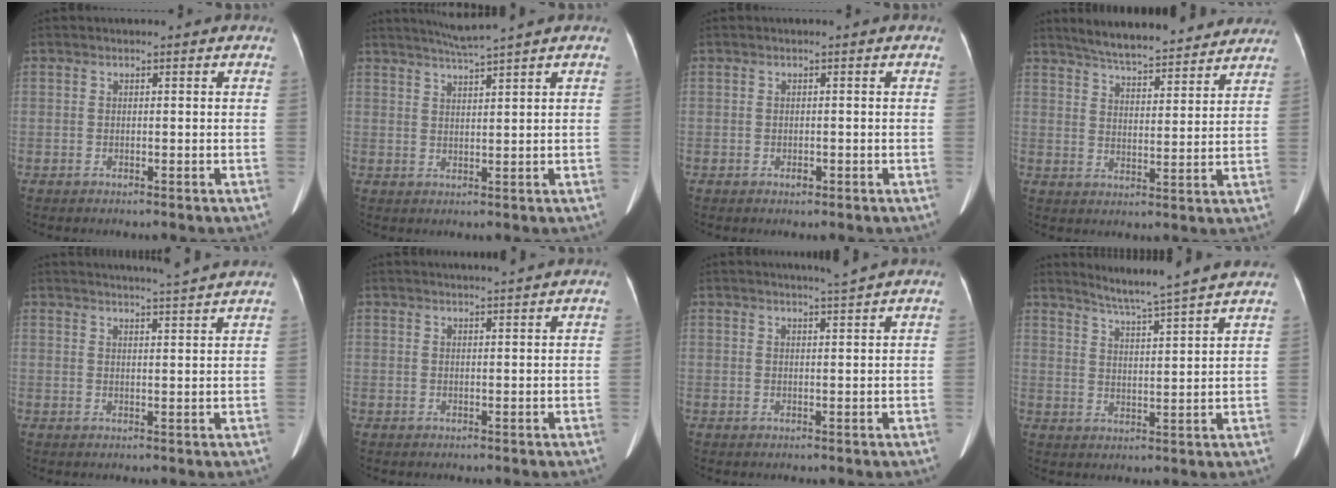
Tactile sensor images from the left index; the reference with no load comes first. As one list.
[{"total": 4.3, "force": [3.6, -1.6, 1.5], "torque": [-0.029, -0.002, 0.071]}, {"total": 0.6, "force": [-0.3, 0.3, 0.3], "torque": [-0.006, 0.001, -0.004]}, {"total": 17.6, "force": [15.8, 4.4, 6.3], "torque": [-0.078, 0.011, 0.197]}, {"total": 7.6, "force": [7.0, -1.6, 2.5], "torque": [-0.034, 0.001, 0.086]}, {"total": 3.1, "force": [2.8, -0.9, 1.0], "torque": [-0.011, 0.006, 0.040]}, {"total": 2.2, "force": [1.8, -1.1, 0.5], "torque": [-0.011, -0.014, 0.034]}, {"total": 10.0, "force": [9.0, -1.8, 4.0], "torque": [-0.075, -0.004, 0.131]}]